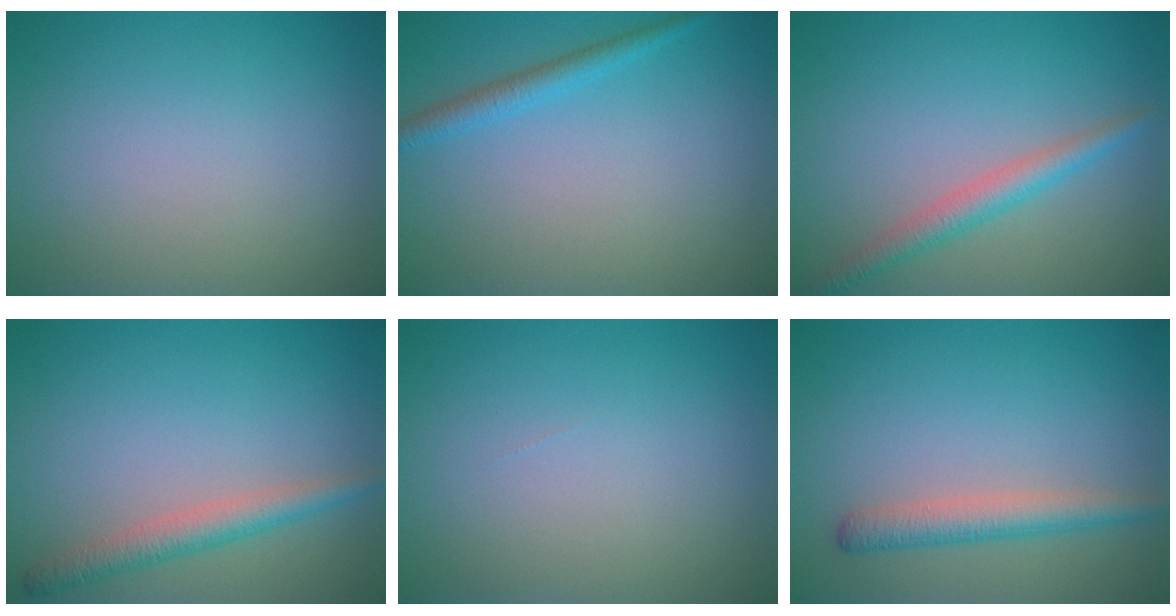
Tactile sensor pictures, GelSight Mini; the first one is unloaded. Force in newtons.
{"total": 1.9, "press": 1.9, "slide": 0.1}
{"total": 2.8, "press": 2.8, "slide": 0.1}
{"total": 2.8, "press": 2.8, "slide": 0.2}
{"total": 0.0}
{"total": 2.8, "press": 2.8, "slide": 0.1}